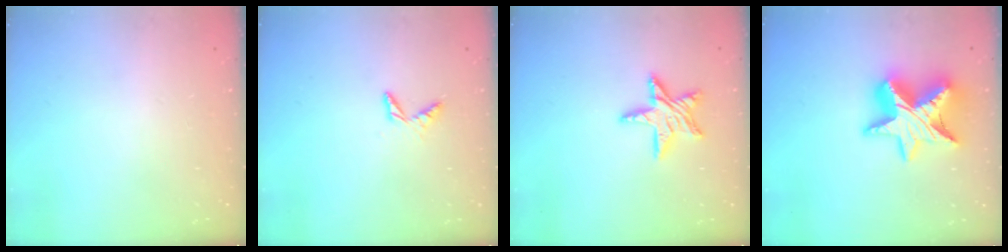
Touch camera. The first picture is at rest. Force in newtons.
{"total": 4.7, "press": 4.7, "slide": 0.5}
{"total": 11.1, "press": 11.1, "slide": 1.0}
{"total": 16.2, "press": 16.1, "slide": 1.7}